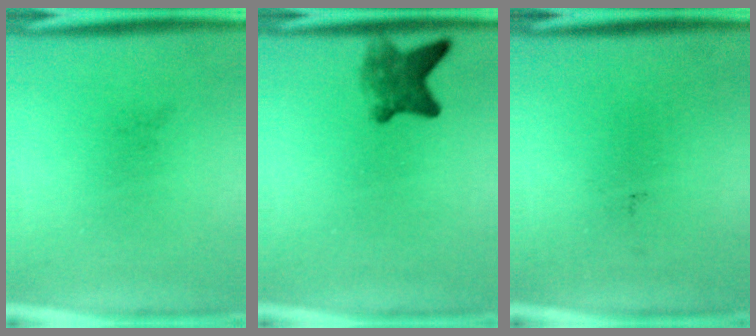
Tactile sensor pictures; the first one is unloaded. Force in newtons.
{"total": 4.6}
{"total": 0.0}